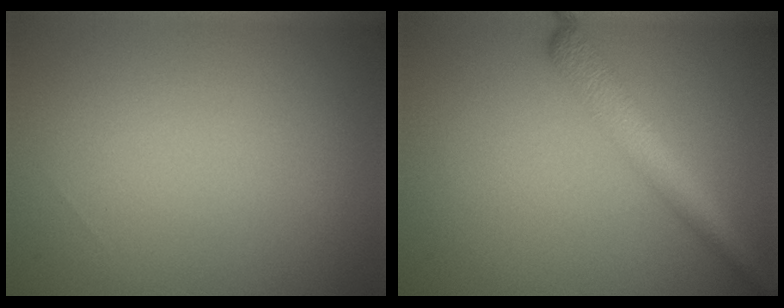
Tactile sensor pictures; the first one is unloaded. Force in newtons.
{"total": 3.5, "press": 3.5, "slide": 0.1}